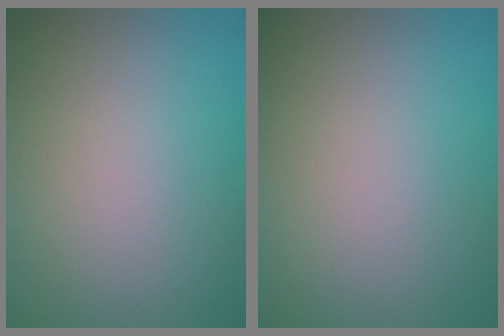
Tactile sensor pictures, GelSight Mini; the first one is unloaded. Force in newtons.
{"total": 0.0}